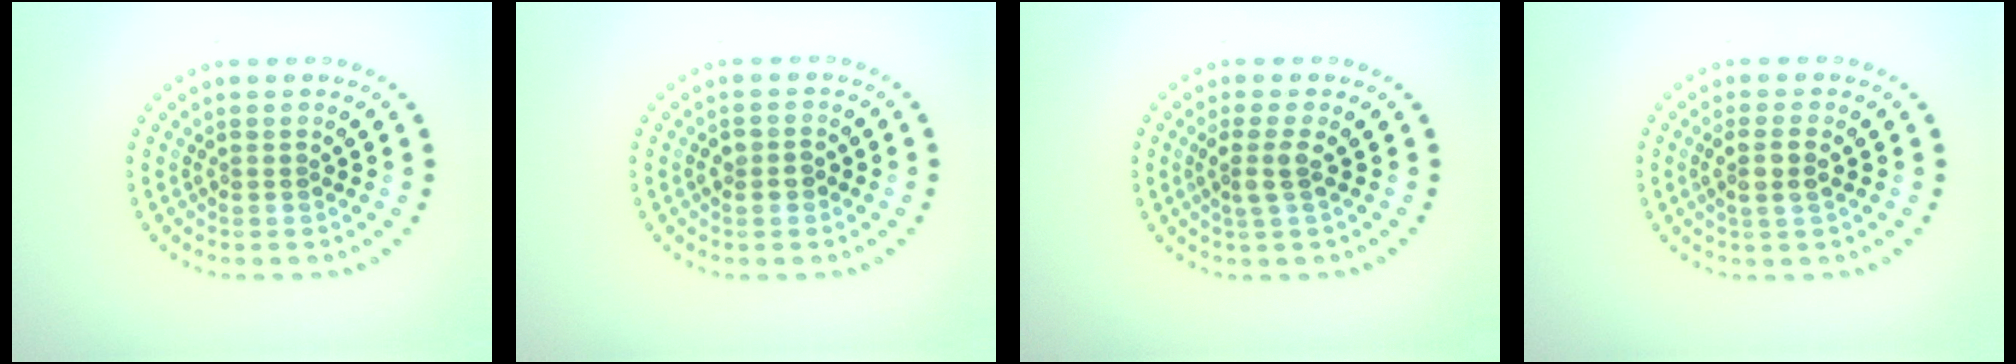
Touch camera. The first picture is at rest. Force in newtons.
{"total": 1.5, "press": 1.5, "slide": 0.2}
{"total": 2.0, "press": 1.5, "slide": 1.3}
{"total": 2.1, "press": 1.9, "slide": 1.0}